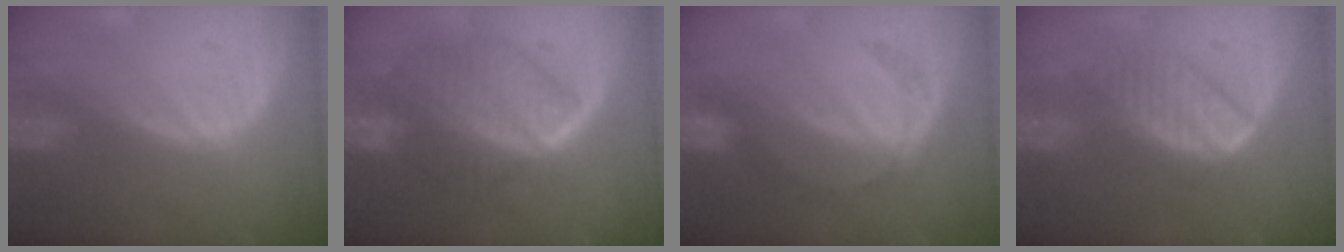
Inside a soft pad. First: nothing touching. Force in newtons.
{"total": 9.1, "press": 9.1, "slide": 0.5}
{"total": 4.5, "press": 4.5, "slide": 0.2}
{"total": 6.9, "press": 5.9, "slide": 3.5}